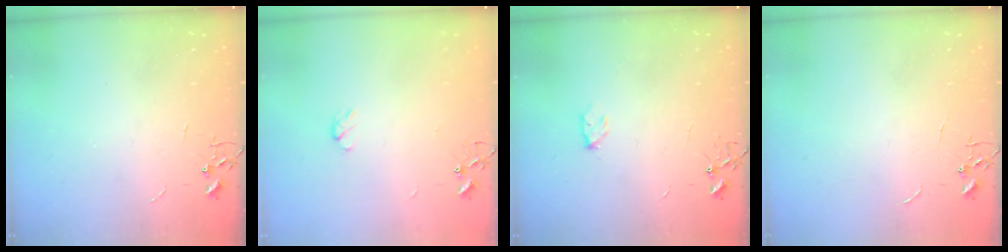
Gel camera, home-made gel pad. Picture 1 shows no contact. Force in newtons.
{"total": 3.3, "press": 3.3, "slide": 0.6}
{"total": 4.0, "press": 3.9, "slide": 0.5}
{"total": 0.0}